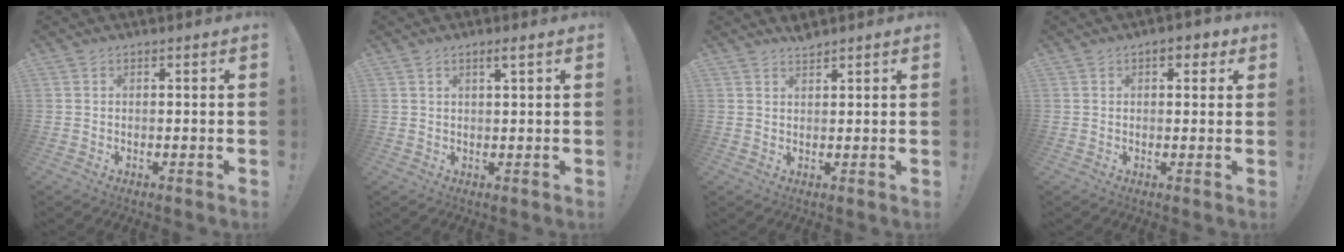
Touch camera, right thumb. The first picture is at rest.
{"total": 2.4, "force": [1.3, 0.1, 2.0], "torque": [-0.038, -0.001, 0.021]}
{"total": 2.0, "force": [1.9, 0.2, 0.4], "torque": [0.005, -0.016, 0.032]}
{"total": 3.9, "force": [1.8, 2.3, 2.6], "torque": [-0.016, -0.006, 0.026]}